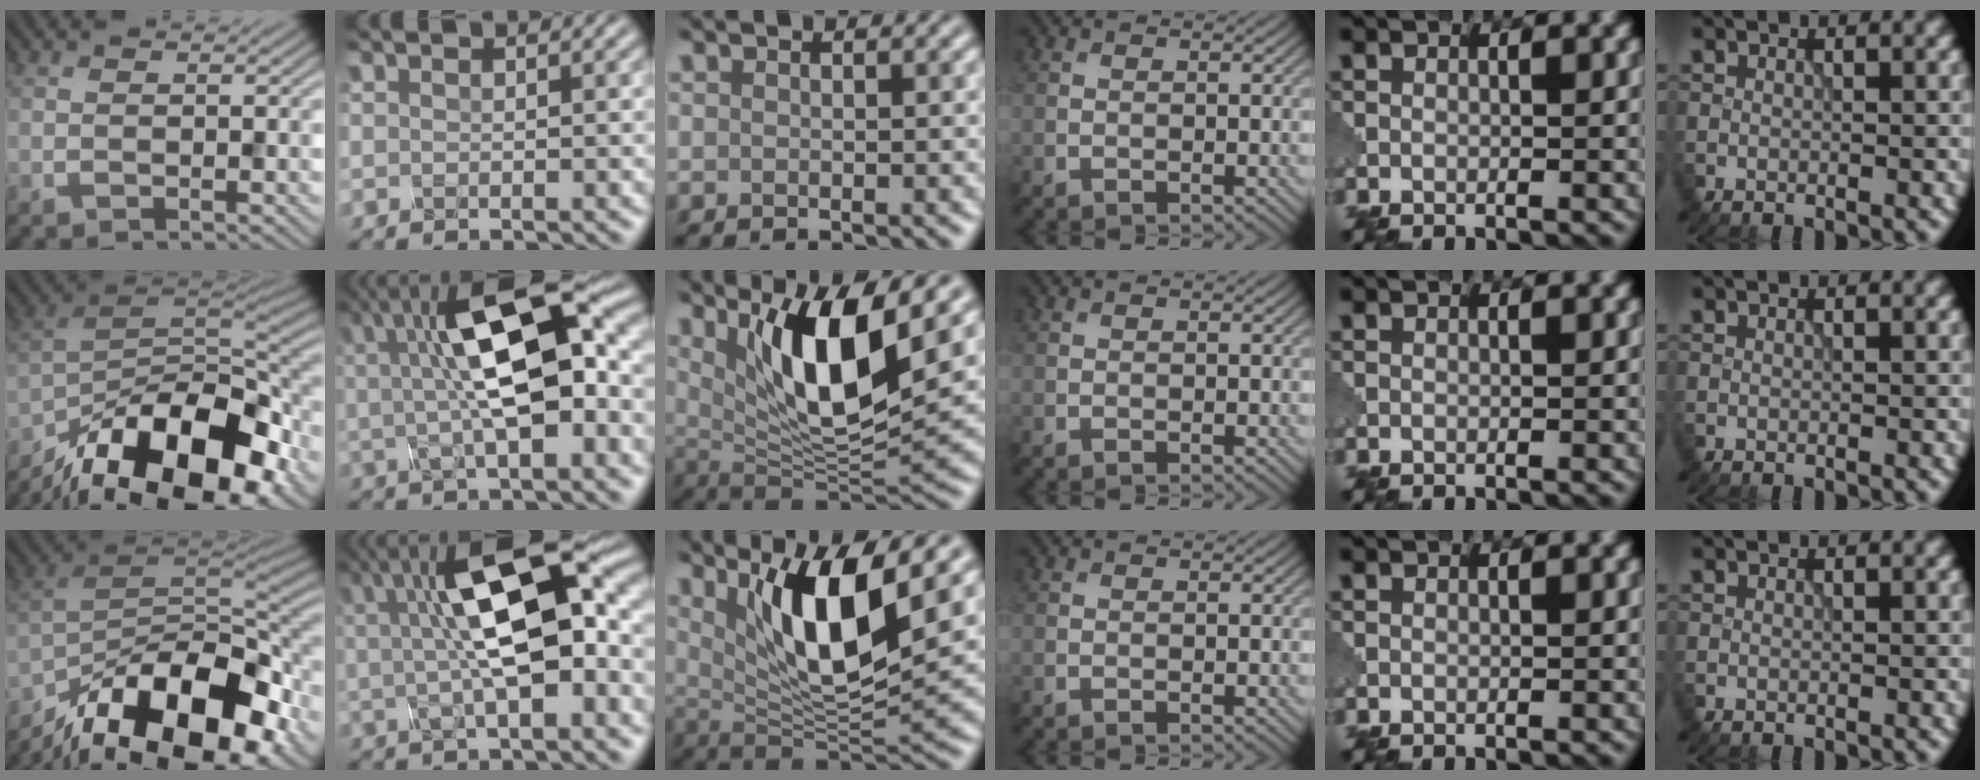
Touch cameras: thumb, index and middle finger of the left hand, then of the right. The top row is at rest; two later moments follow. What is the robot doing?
{"motion": "assemble", "object": "glue stick"}